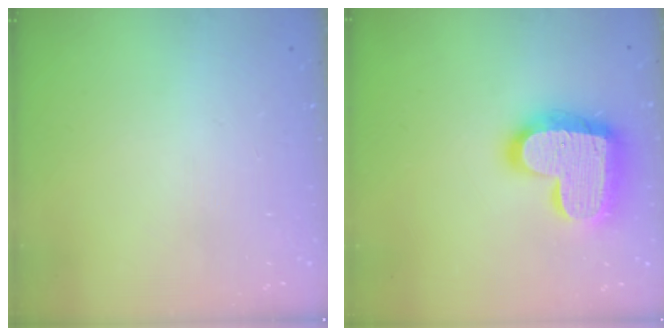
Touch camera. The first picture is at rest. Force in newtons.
{"total": 20.5, "press": 20.4, "slide": 1.5}